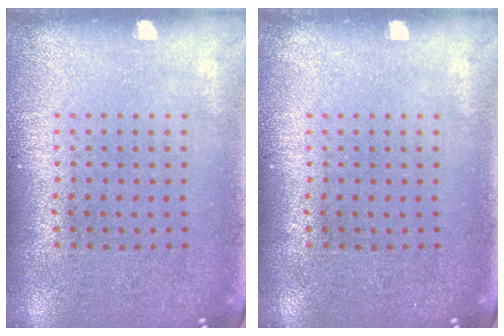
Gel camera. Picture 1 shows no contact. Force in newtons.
{"total": 0.0}